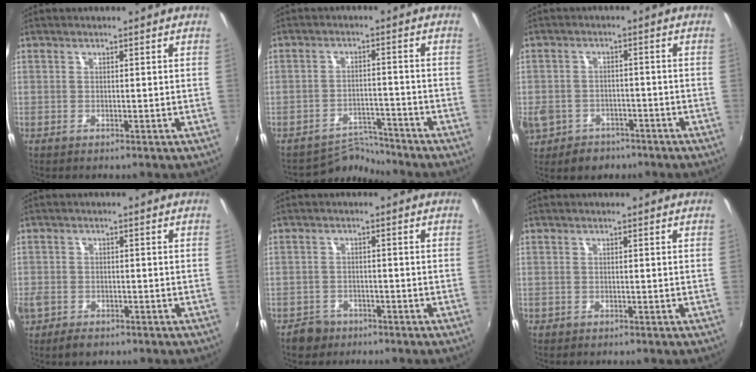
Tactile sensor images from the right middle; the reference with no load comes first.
{"total": 5.2, "force": [-5.0, 0.7, -1.3], "torque": [0.011, 0.015, -0.082]}
{"total": 13.4, "force": [-5.9, 10.9, 5.1], "torque": [-0.174, 0.002, -0.077]}
{"total": 6.5, "force": [-3.7, 4.2, 3.3], "torque": [-0.085, -0.016, -0.065]}
{"total": 4.2, "force": [-2.9, 2.9, 0.7], "torque": [-0.030, 0.004, -0.046]}
{"total": 0.8, "force": [-0.4, 0.7, 0.2], "torque": [-0.006, -0.003, -0.006]}